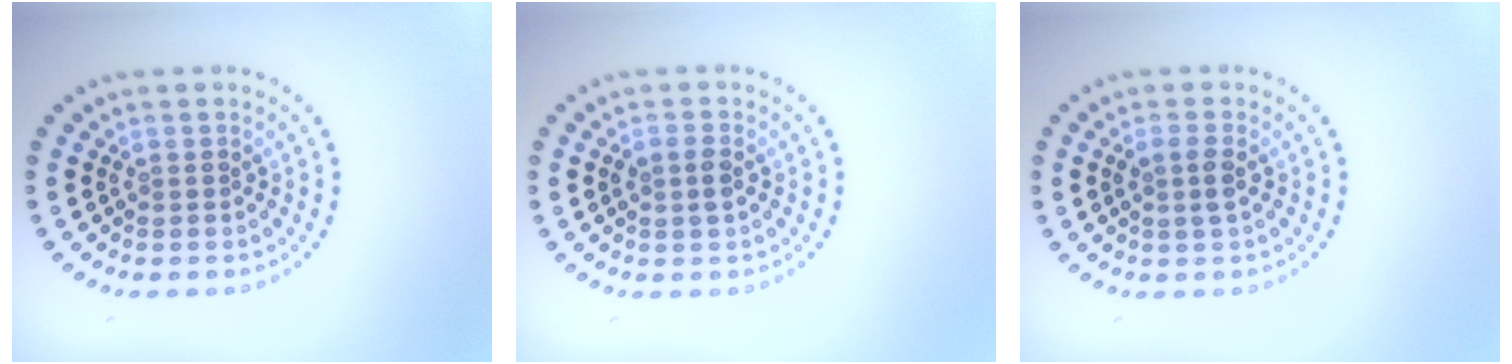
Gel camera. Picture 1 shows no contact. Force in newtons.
{"total": 1.5, "press": 1.5, "slide": 0.2}
{"total": 1.7, "press": 1.6, "slide": 0.4}